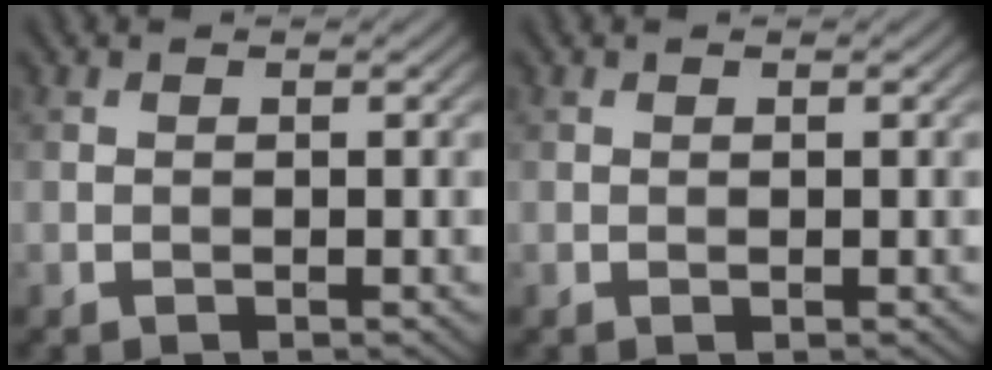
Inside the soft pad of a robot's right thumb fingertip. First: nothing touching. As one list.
[{"total": 0.0}]